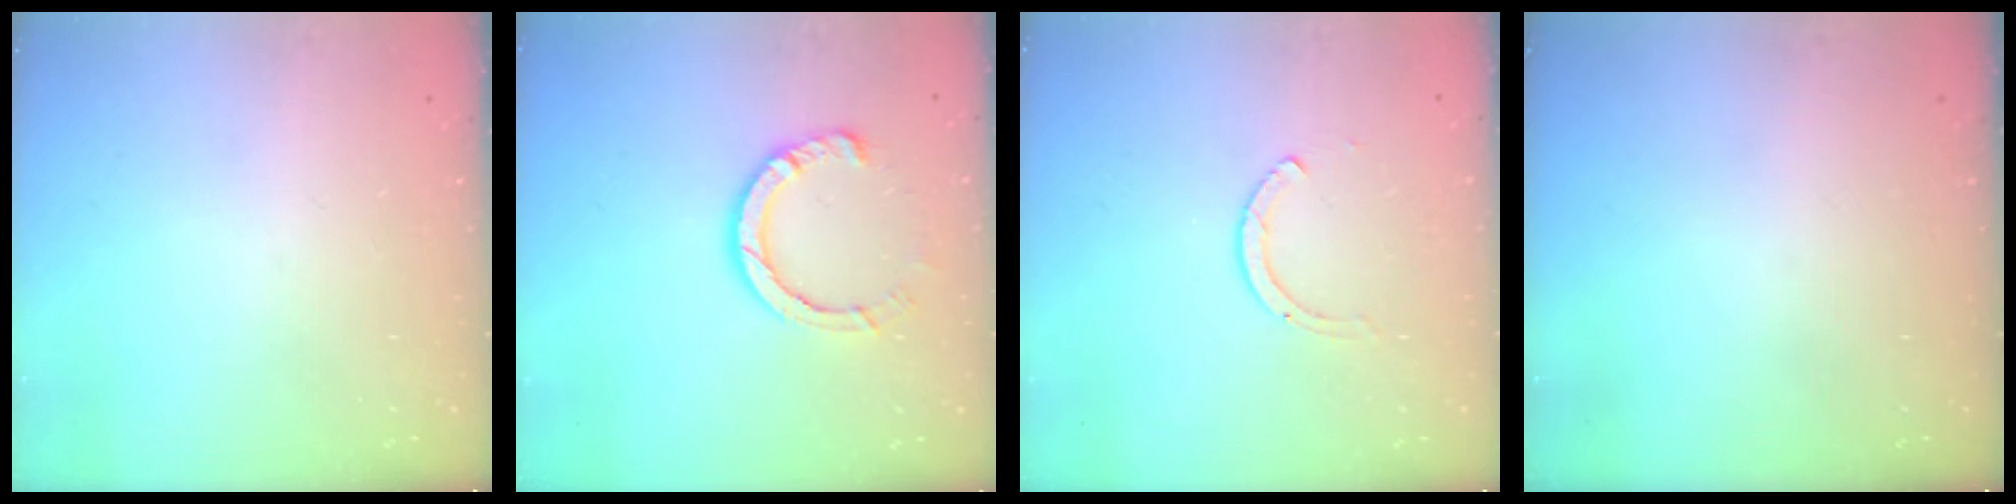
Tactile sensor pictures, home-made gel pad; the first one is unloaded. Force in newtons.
{"total": 8.0, "press": 8.0, "slide": 0.8}
{"total": 2.0, "press": 1.9, "slide": 0.3}
{"total": 0.0}